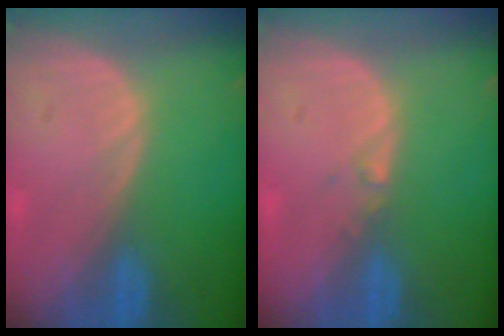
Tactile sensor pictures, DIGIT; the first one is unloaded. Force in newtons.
{"total": 0.7, "press": 0.6, "slide": 0.4}